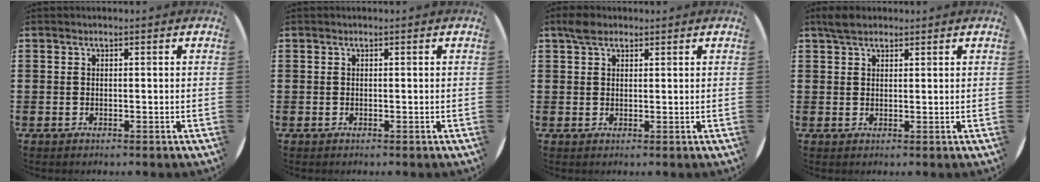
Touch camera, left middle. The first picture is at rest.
{"total": 0.0}
{"total": 2.3, "force": [1.9, 1.0, 0.9], "torque": [-0.012, 0.004, 0.033]}
{"total": 2.7, "force": [2.2, 1.1, 1.0], "torque": [-0.016, 0.005, 0.040]}